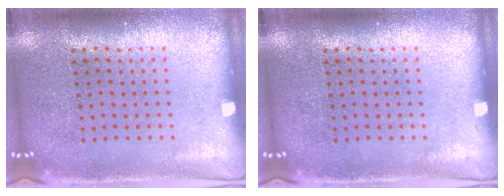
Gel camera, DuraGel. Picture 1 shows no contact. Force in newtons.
{"total": 0.0}